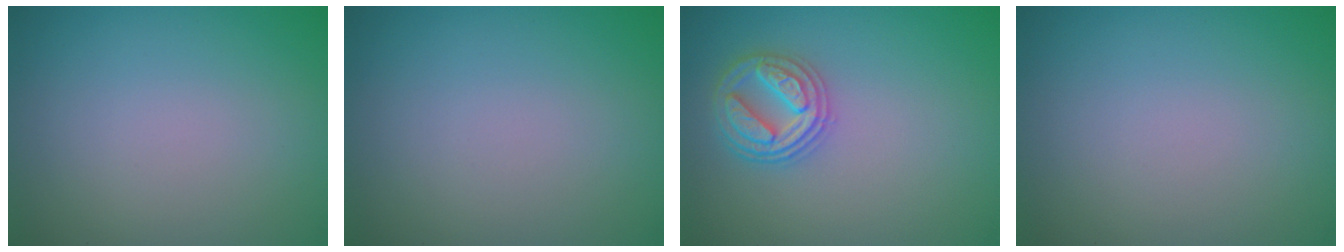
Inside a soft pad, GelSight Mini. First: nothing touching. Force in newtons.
{"total": 0.0}
{"total": 3.6, "press": 3.5, "slide": 0.9}
{"total": 0.0}